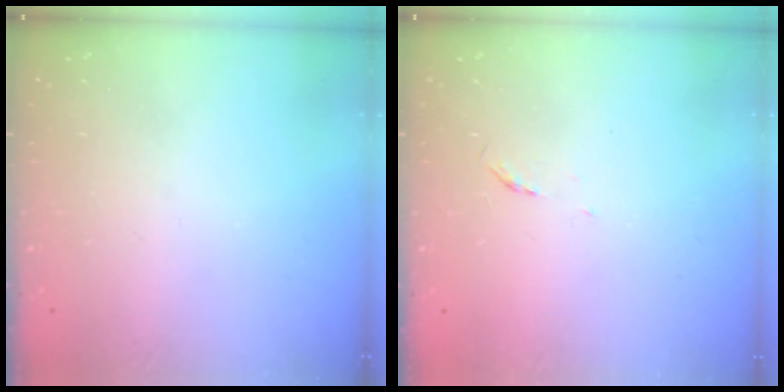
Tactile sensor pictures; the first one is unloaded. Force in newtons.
{"total": 3.1, "press": 3.0, "slide": 0.5}